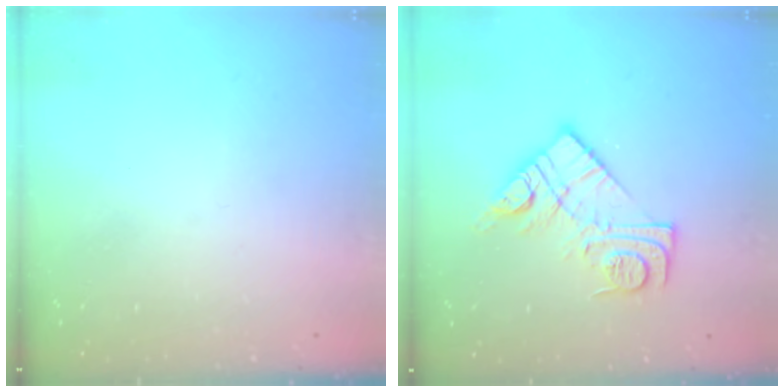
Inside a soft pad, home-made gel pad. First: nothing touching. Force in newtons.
{"total": 13.8, "press": 13.7, "slide": 0.8}